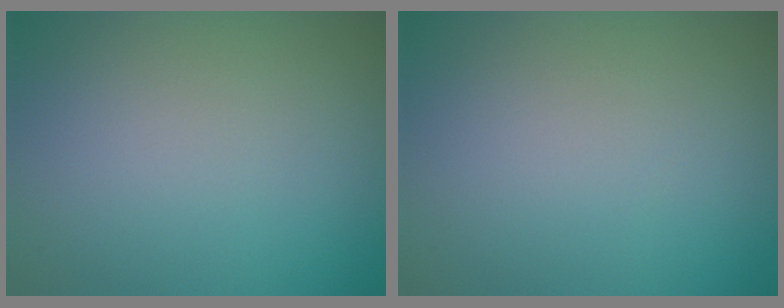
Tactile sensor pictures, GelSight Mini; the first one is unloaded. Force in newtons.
{"total": 0.0}